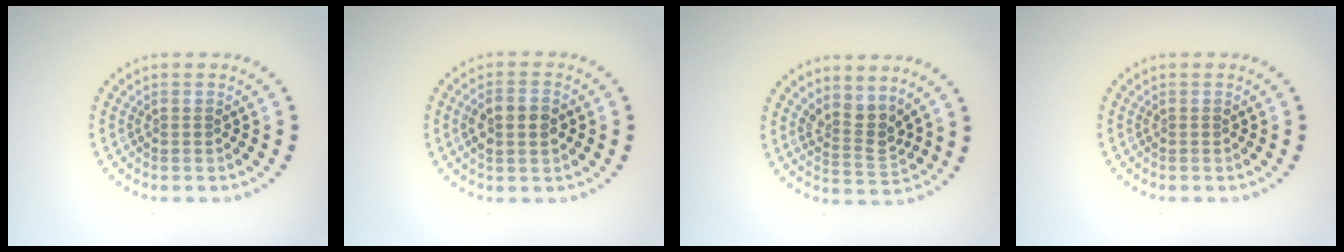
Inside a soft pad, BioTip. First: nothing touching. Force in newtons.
{"total": 2.8, "press": 2.8, "slide": 0.4}
{"total": 2.6, "press": 2.0, "slide": 1.8}
{"total": 0.0}